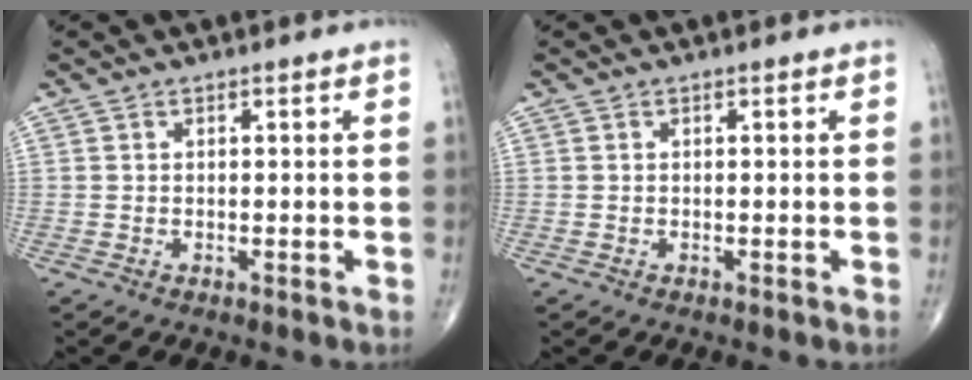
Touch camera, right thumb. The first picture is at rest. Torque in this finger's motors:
{"motor_torque": [0.00, -0.01, -0.02, -0.05, 0.03]}